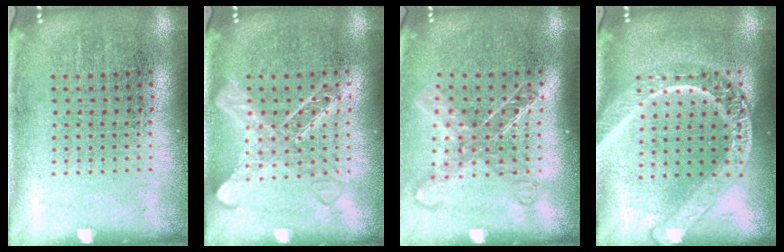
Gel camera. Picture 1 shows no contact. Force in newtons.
{"total": 1.4, "press": 1.4, "slide": 0.2}
{"total": 1.7, "press": 1.3, "slide": 1.0}
{"total": 3.0, "press": 3.0, "slide": 0.3}